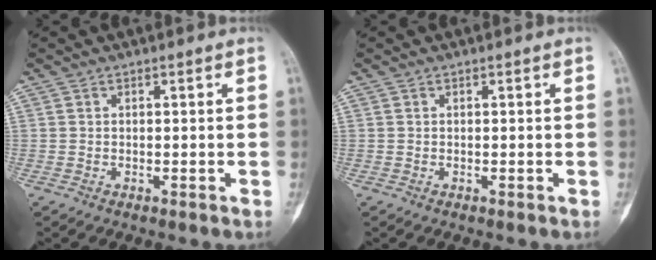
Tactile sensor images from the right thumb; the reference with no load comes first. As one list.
[{"total": 0.0}]